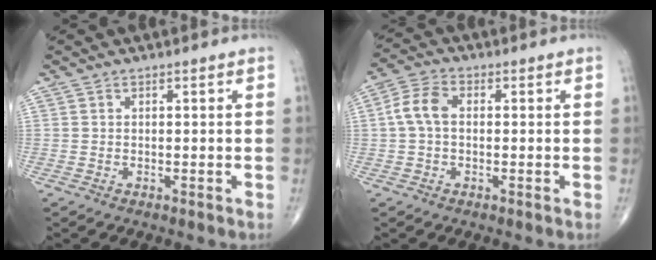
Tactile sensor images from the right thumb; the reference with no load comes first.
{"total": 6.0, "force": [0.3, 3.7, 4.7], "torque": [-0.099, 0.019, -0.001]}